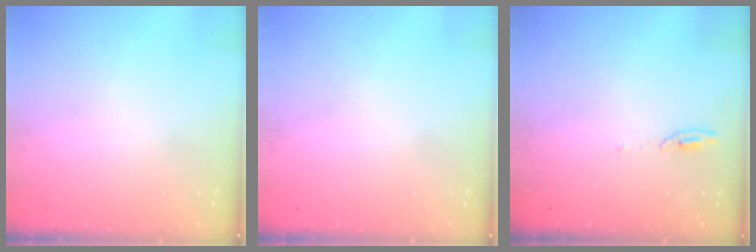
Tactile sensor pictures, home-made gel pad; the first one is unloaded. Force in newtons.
{"total": 0.0}
{"total": 4.1, "press": 4.0, "slide": 0.7}